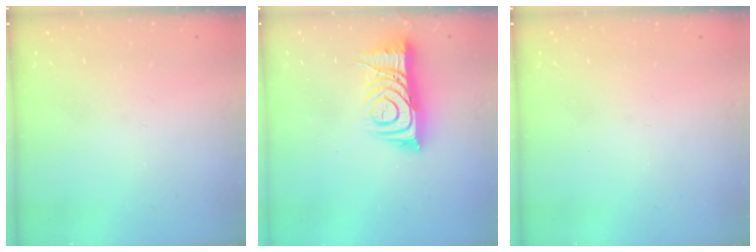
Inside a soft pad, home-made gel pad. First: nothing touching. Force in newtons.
{"total": 11.5, "press": 11.4, "slide": 1.1}
{"total": 0.0}